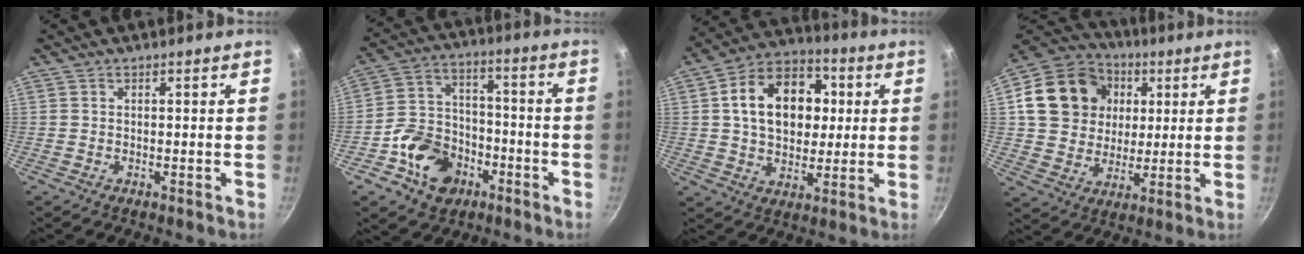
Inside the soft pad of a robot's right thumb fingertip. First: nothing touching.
{"total": 14.1, "force": [-6.3, 10.7, 6.8], "torque": [-0.094, 0.054, -0.109]}
{"total": 18.0, "force": [3.1, 13.0, 12.1], "torque": [-0.157, 0.020, 0.041]}
{"total": 18.4, "force": [4.3, 15.5, 8.9], "torque": [-0.146, 0.013, 0.071]}